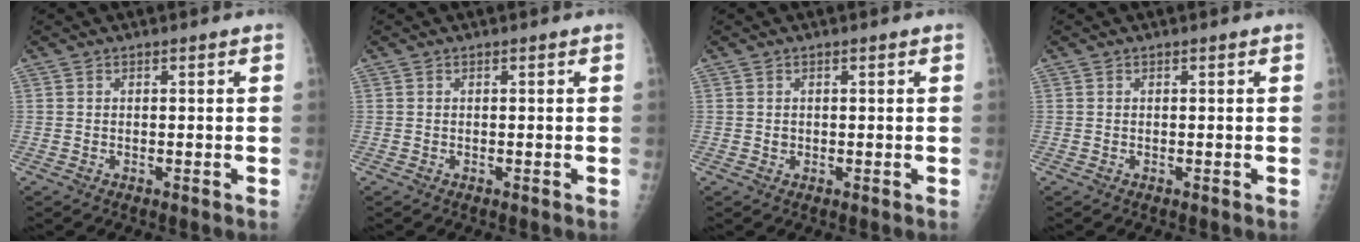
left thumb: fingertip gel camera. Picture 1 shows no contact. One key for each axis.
{"total": 0.0}
{"total": 0.7, "fx": 0.1, "fy": 0.6, "fz": 0.2, "tx": 0.000, "ty": 0.001, "tz": 0.003}
{"total": 0.0}